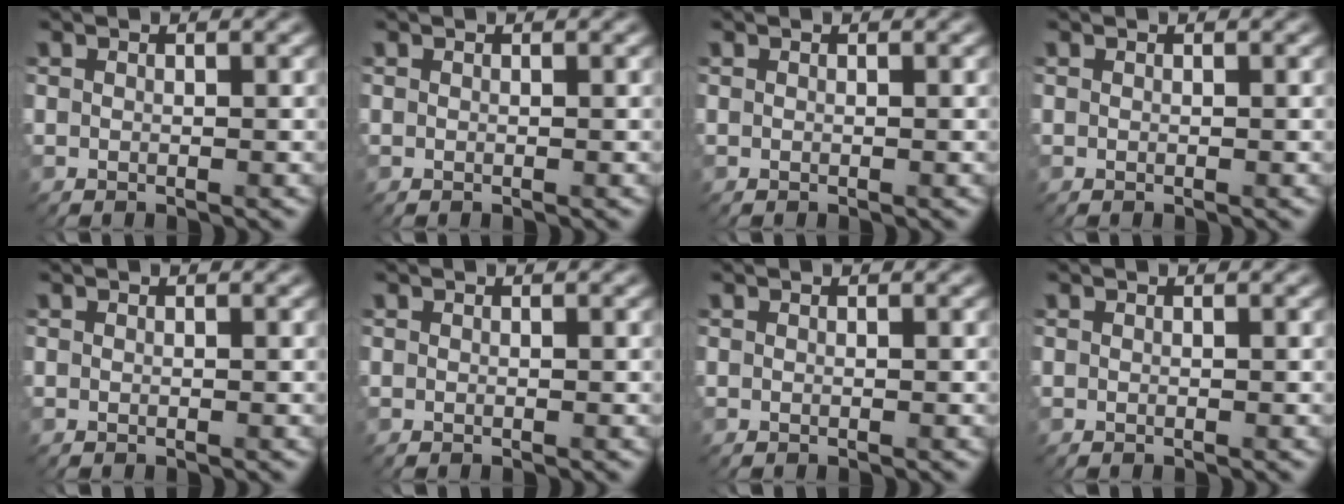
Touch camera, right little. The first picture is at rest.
{"total": 0.0}
{"total": 0.0}
{"total": 0.0}
{"total": 0.0}
{"total": 0.0}
{"total": 0.0}
{"total": 0.0}